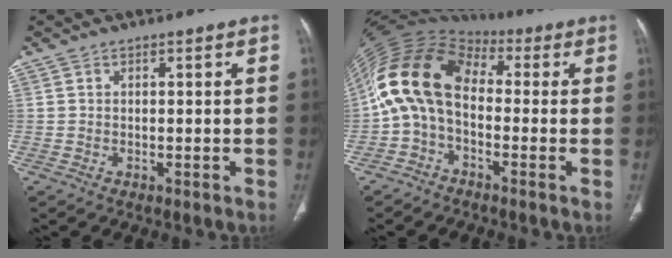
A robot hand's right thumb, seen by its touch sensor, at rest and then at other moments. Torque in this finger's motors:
{"motor_torque": [2.54, 2.46, 1.78, -0.99, 0.30]}